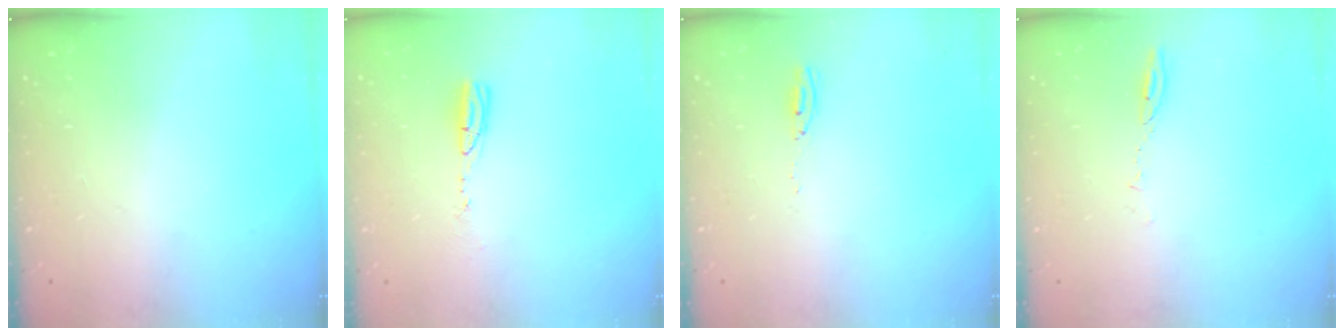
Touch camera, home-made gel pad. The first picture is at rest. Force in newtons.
{"total": 6.2, "press": 5.8, "slide": 2.2}
{"total": 3.6, "press": 3.5, "slide": 1.1}
{"total": 4.5, "press": 4.4, "slide": 0.6}